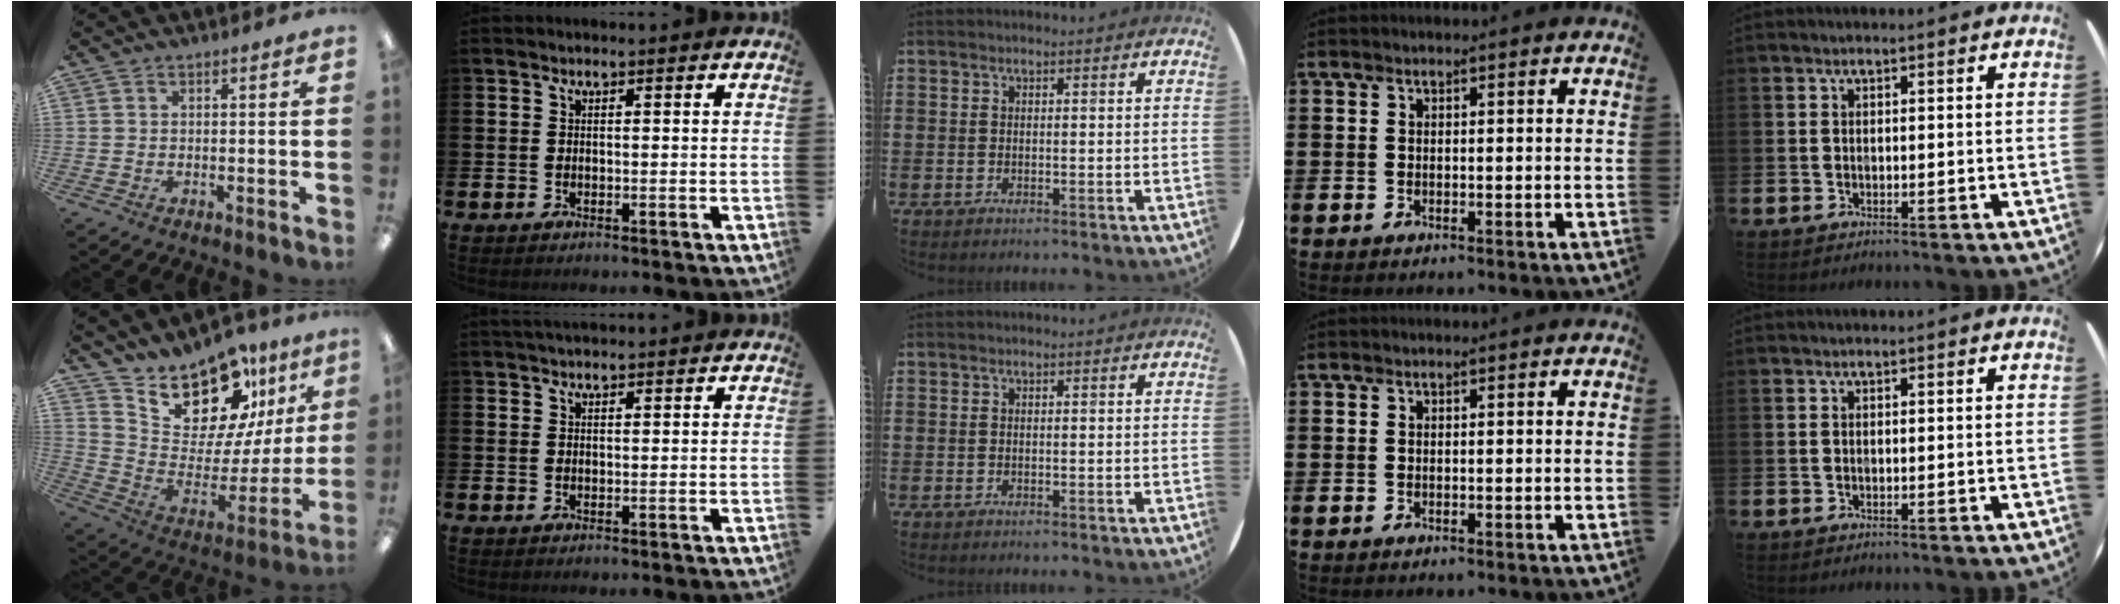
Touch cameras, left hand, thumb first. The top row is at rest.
{"thumb": {"total": 19.9, "force": [16.6, 8.2, 7.3], "torque": [-0.121, -0.131, 0.292]}, "index": {"total": 1.5, "force": [1.4, 0.3, 0.4], "torque": [0.000, -0.001, 0.024]}}